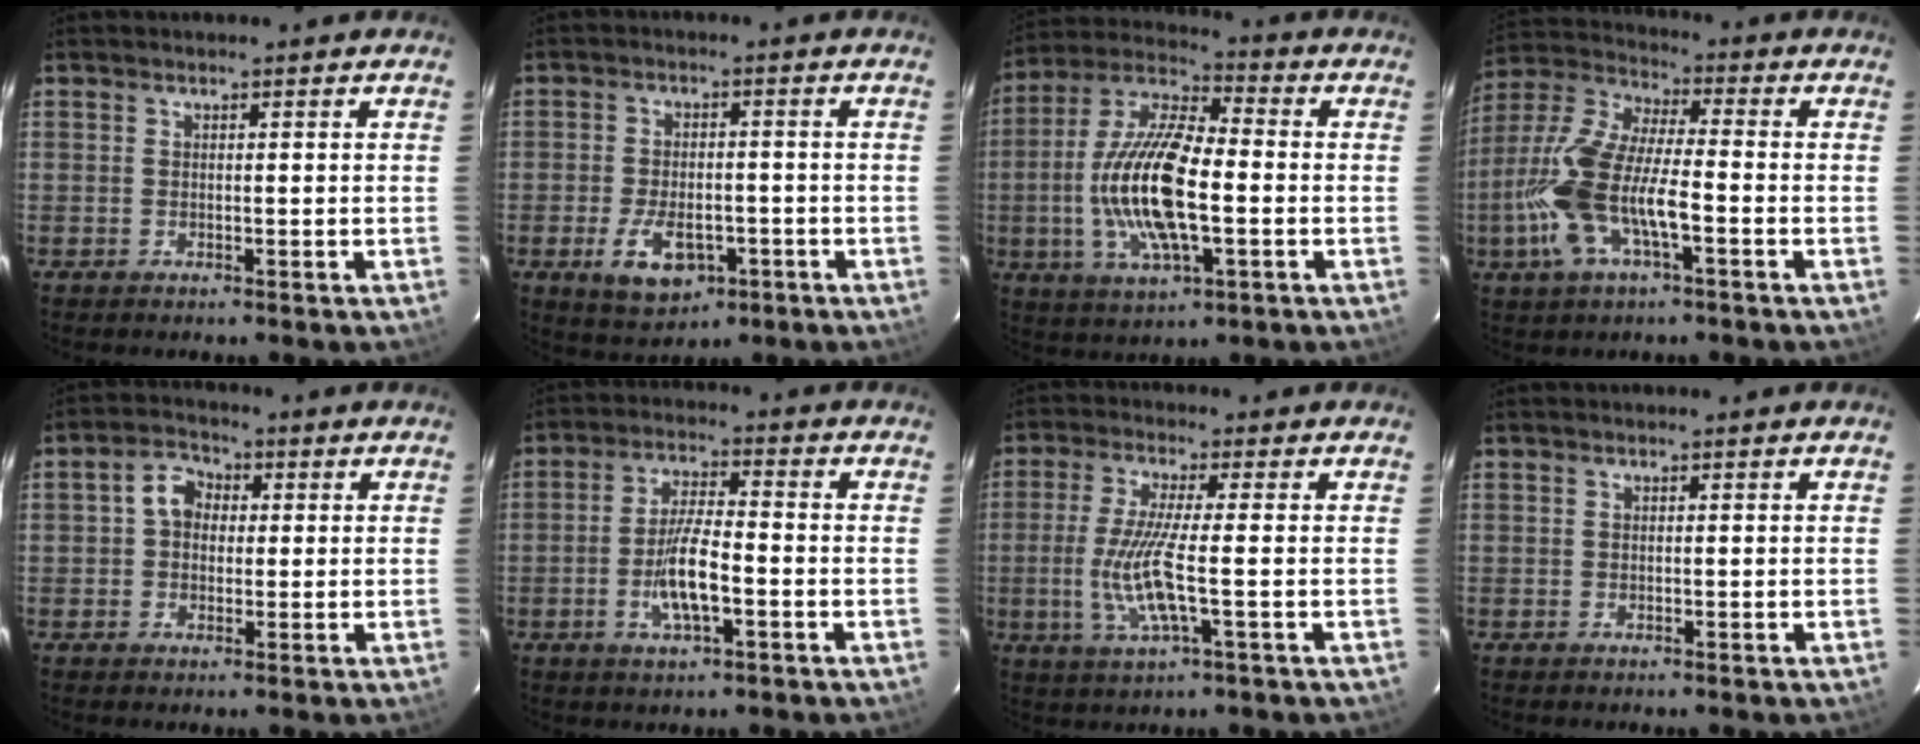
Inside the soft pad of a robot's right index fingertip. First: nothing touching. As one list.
[{"total": 8.7, "force": [-3.7, 5.0, 6.0], "torque": [-0.128, -0.006, -0.052]}, {"total": 17.4, "force": [-2.7, 6.1, 16.0], "torque": [-0.326, 0.001, -0.055]}, {"total": 15.3, "force": [-5.0, 5.0, 13.5], "torque": [-0.291, -0.002, -0.101]}, {"total": 4.7, "force": [0.4, 3.9, 2.6], "torque": [-0.048, 0.021, 0.005]}, {"total": 8.2, "force": [-2.8, 2.1, 7.4], "torque": [-0.148, 0.002, -0.049]}, {"total": 9.2, "force": [-1.8, 0.5, 9.0], "torque": [-0.189, -0.011, -0.033]}, {"total": 0.0}]